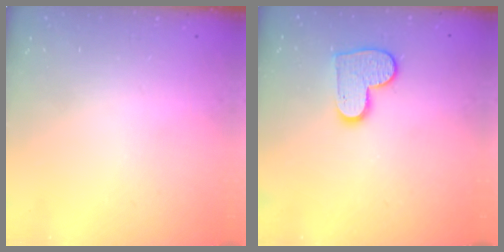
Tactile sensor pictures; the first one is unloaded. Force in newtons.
{"total": 10.1, "press": 10.0, "slide": 0.6}